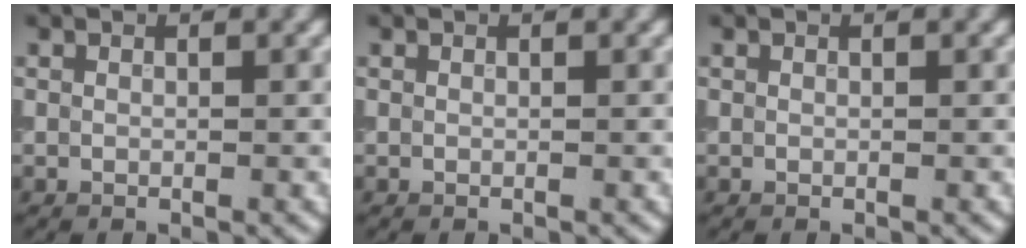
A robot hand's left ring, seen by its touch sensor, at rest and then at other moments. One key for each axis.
{"total": 0.0}
{"total": 0.0}